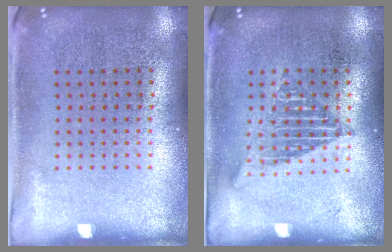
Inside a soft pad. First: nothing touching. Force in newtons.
{"total": 1.3, "press": 1.3, "slide": 0.1}